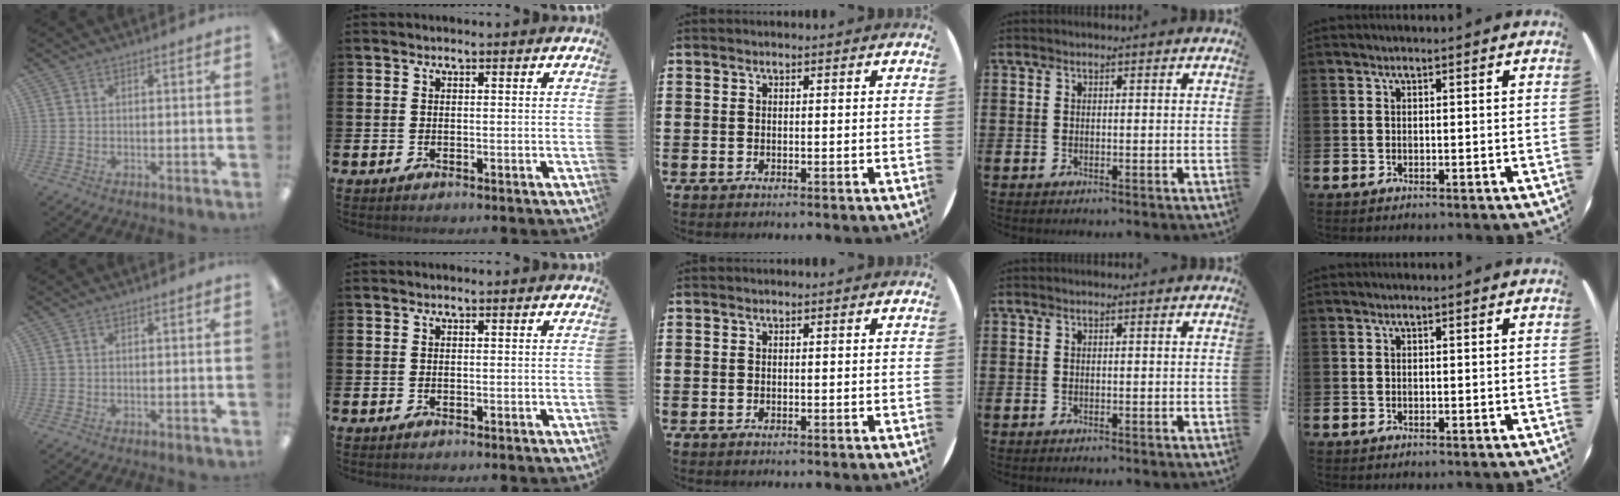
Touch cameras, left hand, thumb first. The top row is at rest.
{}